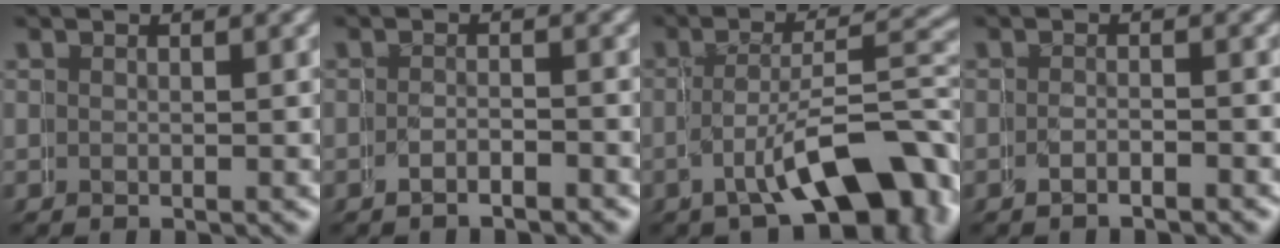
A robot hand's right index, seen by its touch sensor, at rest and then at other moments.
{"total": 1.5, "force": [-1.5, 0.0, 0.0], "torque": [0.006, 0.006, -0.030]}
{"total": 7.2, "force": [-3.7, 2.8, 5.5], "torque": [-0.078, -0.015, -0.049]}
{"total": 1.2, "force": [-1.2, -0.1, -0.1], "torque": [0.008, 0.007, -0.024]}